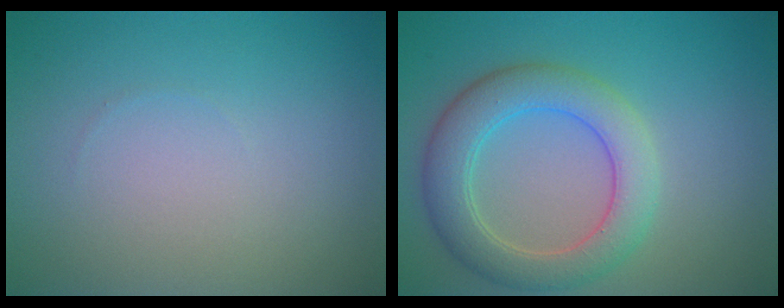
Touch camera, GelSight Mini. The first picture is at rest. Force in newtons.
{"total": 5.5, "press": 5.4, "slide": 0.4}